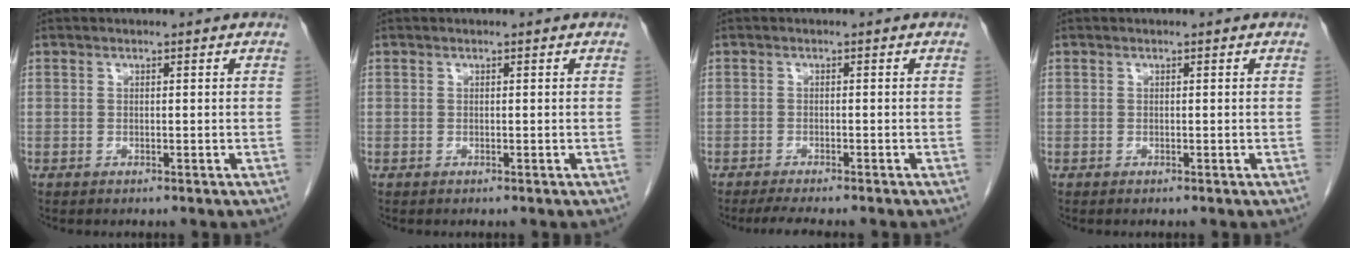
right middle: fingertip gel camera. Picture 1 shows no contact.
{"total": 0.0}
{"total": 5.1, "force": [-4.4, 0.6, 2.6], "torque": [-0.037, -0.012, -0.064]}
{"total": 0.0}